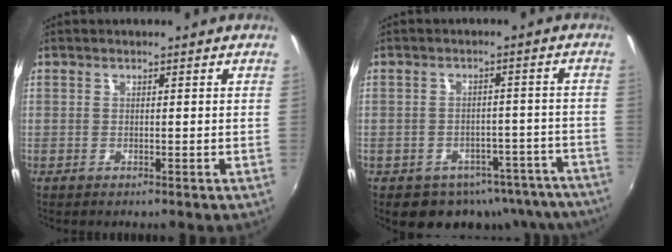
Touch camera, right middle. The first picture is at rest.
{"total": 14.2, "force": [-10.5, 8.3, 4.6], "torque": [-0.083, 0.017, -0.099]}